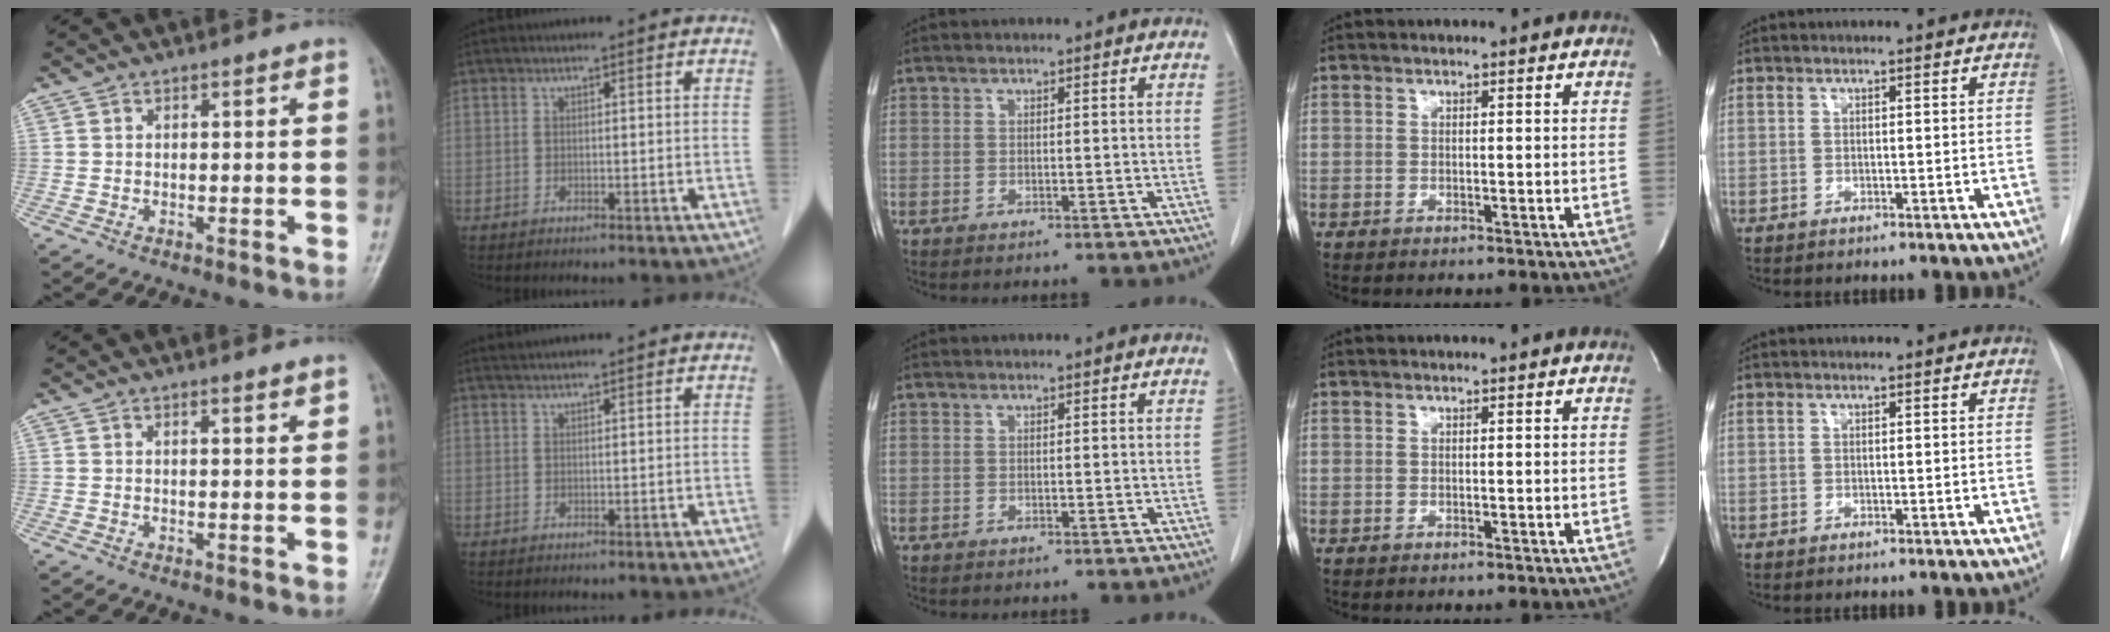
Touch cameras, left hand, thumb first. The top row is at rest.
{"thumb": {"total": 1.2, "force": [0.8, 0.0, 0.8], "torque": [-0.009, -0.006, 0.013]}, "index": {"total": 2.9, "force": [2.8, -0.3, 0.9], "torque": [-0.011, 0.028, 0.046]}}